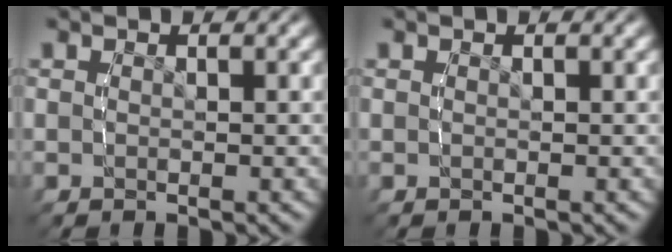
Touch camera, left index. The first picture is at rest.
{"total": 0.0}